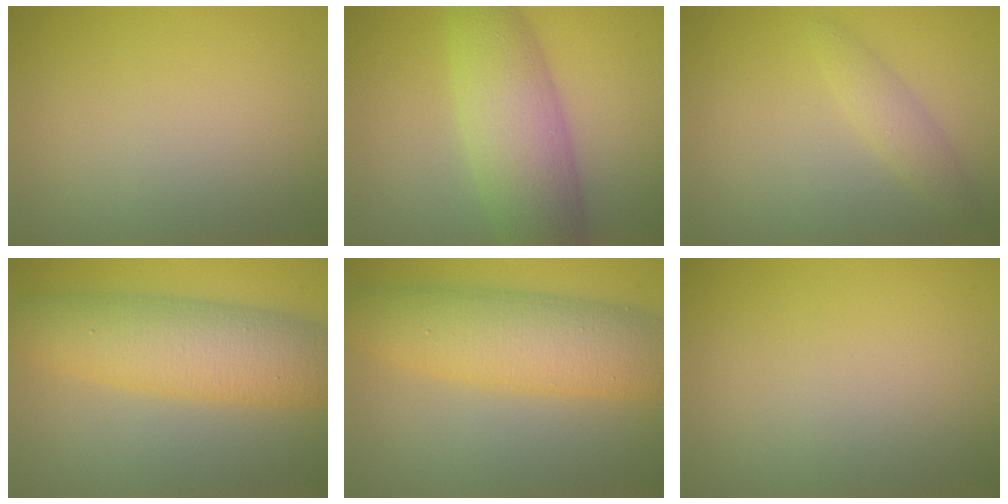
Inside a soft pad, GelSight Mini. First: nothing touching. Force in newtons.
{"total": 7.3, "press": 7.3, "slide": 0.2}
{"total": 1.7, "press": 1.7, "slide": 0.0}
{"total": 7.8, "press": 7.8, "slide": 0.1}
{"total": 8.1, "press": 8.1, "slide": 0.1}
{"total": 0.0}